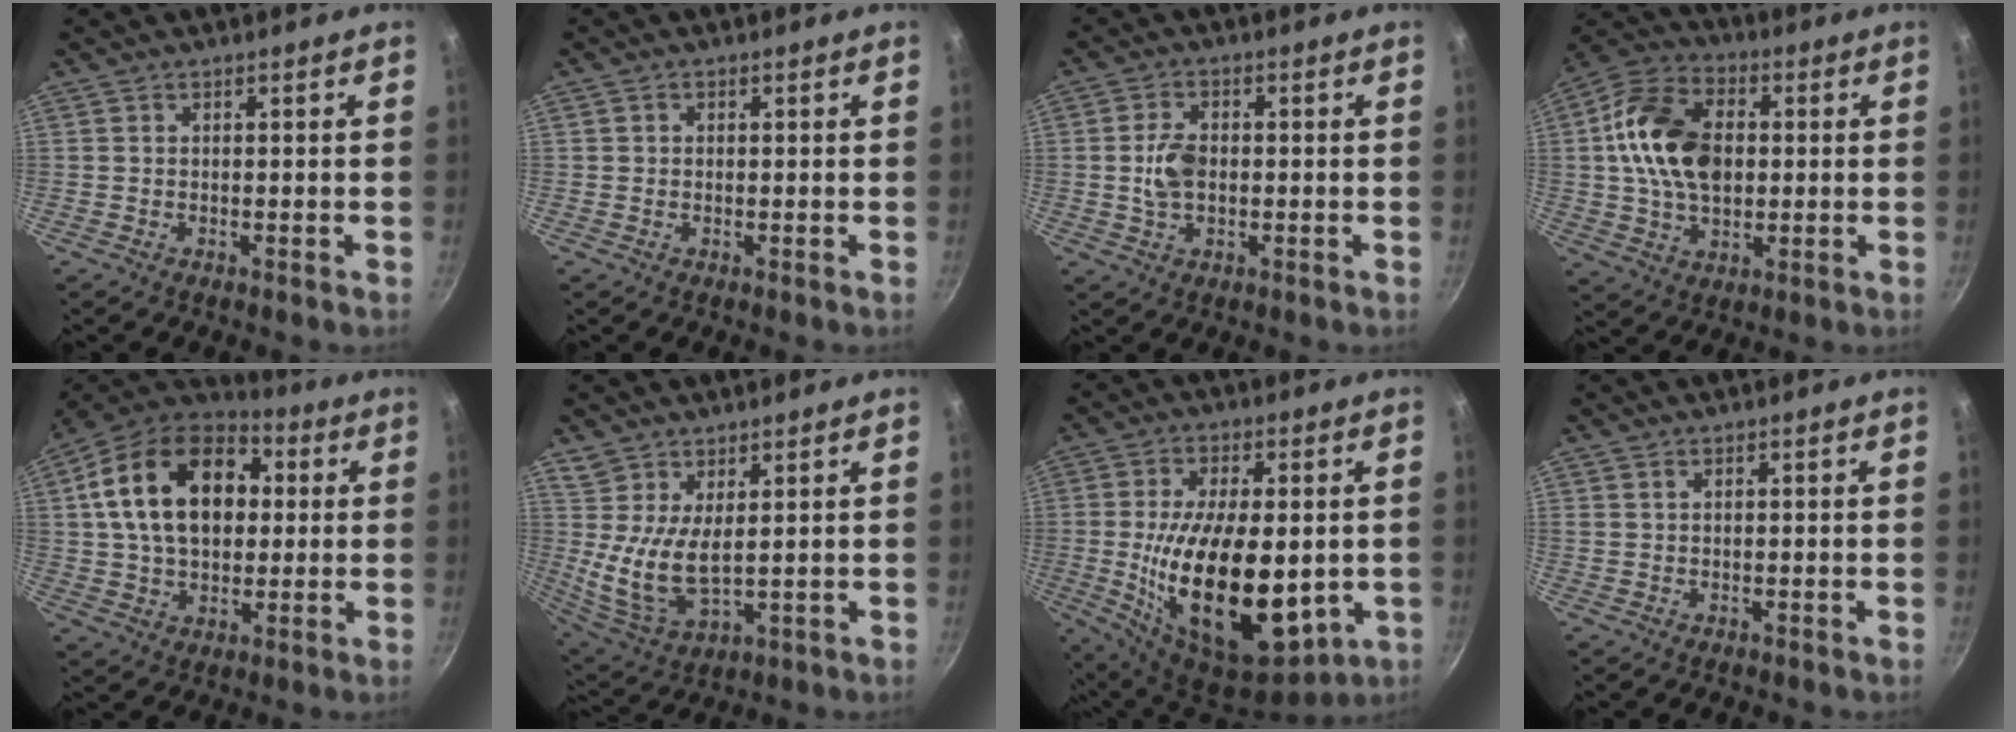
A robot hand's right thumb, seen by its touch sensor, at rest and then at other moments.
{"total": 0.7, "force": [0.1, 0.7, 0.3], "torque": [-0.003, 0.003, 0.001]}
{"total": 5.6, "force": [-0.2, 3.5, 4.4], "torque": [-0.077, 0.008, -0.006]}
{"total": 17.0, "force": [1.5, 11.5, 12.5], "torque": [-0.202, 0.017, 0.013]}
{"total": 21.9, "force": [4.2, 14.7, 15.6], "torque": [-0.242, 0.023, 0.058]}
{"total": 9.1, "force": [2.7, 4.7, 7.3], "torque": [-0.136, -0.029, 0.063]}
{"total": 23.5, "force": [-2.2, 11.8, 20.2], "torque": [-0.349, -0.008, -0.021]}
{"total": 0.5, "force": [0.3, 0.3, 0.3], "torque": [-0.006, 0.002, 0.005]}